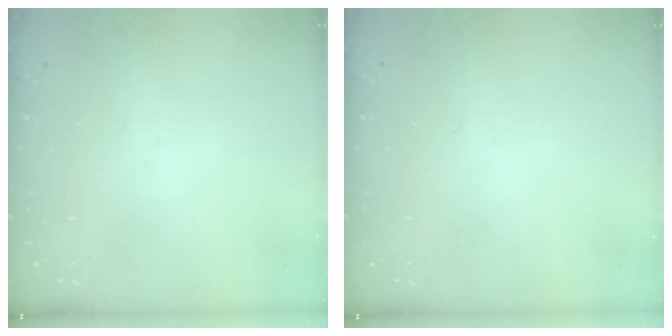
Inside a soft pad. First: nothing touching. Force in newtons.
{"total": 0.0}